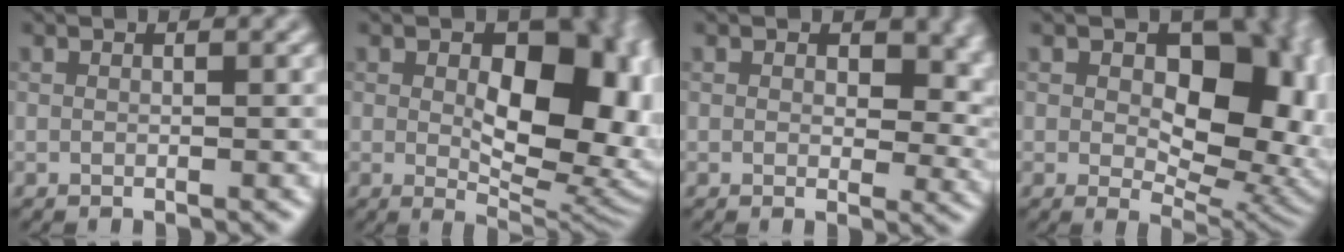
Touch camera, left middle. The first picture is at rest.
{"total": 12.6, "force": [1.2, 7.2, 10.2], "torque": [-0.117, -0.006, 0.027]}
{"total": 5.1, "force": [1.3, 3.1, 3.9], "torque": [-0.045, -0.009, 0.019]}
{"total": 12.3, "force": [1.5, 7.7, 9.4], "torque": [-0.108, -0.009, 0.031]}